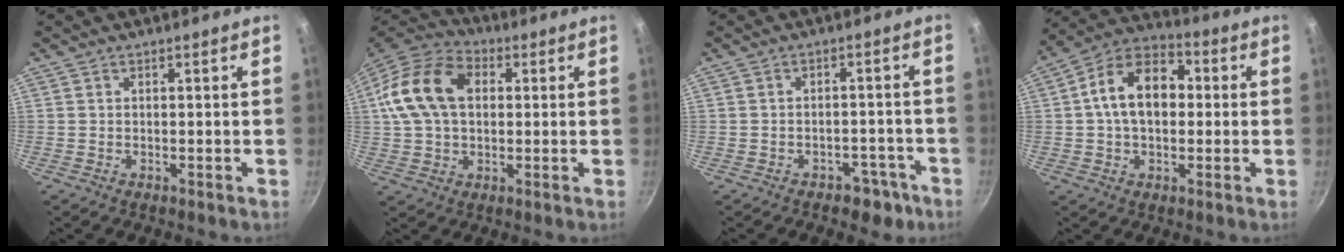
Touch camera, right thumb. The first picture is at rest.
{"total": 16.2, "force": [2.8, 11.2, 11.4], "torque": [-0.197, 0.026, 0.037]}
{"total": 5.1, "force": [-3.1, 3.4, 2.2], "torque": [0.003, 0.037, -0.020]}
{"total": 14.0, "force": [1.1, 9.5, 10.3], "torque": [-0.138, 0.032, -0.001]}